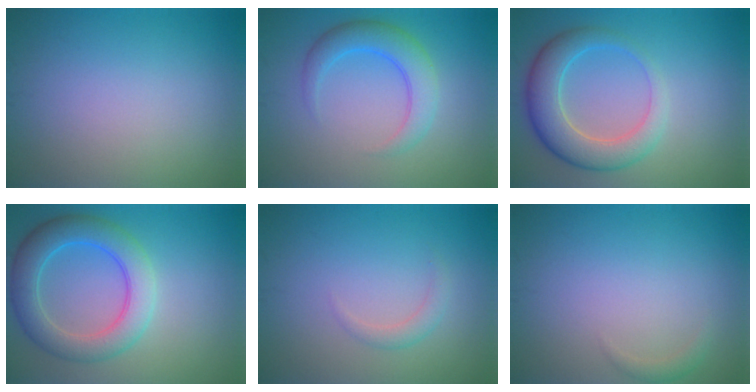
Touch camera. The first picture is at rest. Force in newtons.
{"total": 4.2, "press": 4.1, "slide": 0.3}
{"total": 5.7, "press": 5.7, "slide": 0.3}
{"total": 6.0, "press": 6.0, "slide": 0.2}
{"total": 1.2, "press": 1.2, "slide": 0.1}
{"total": 0.9, "press": 0.9, "slide": 0.1}